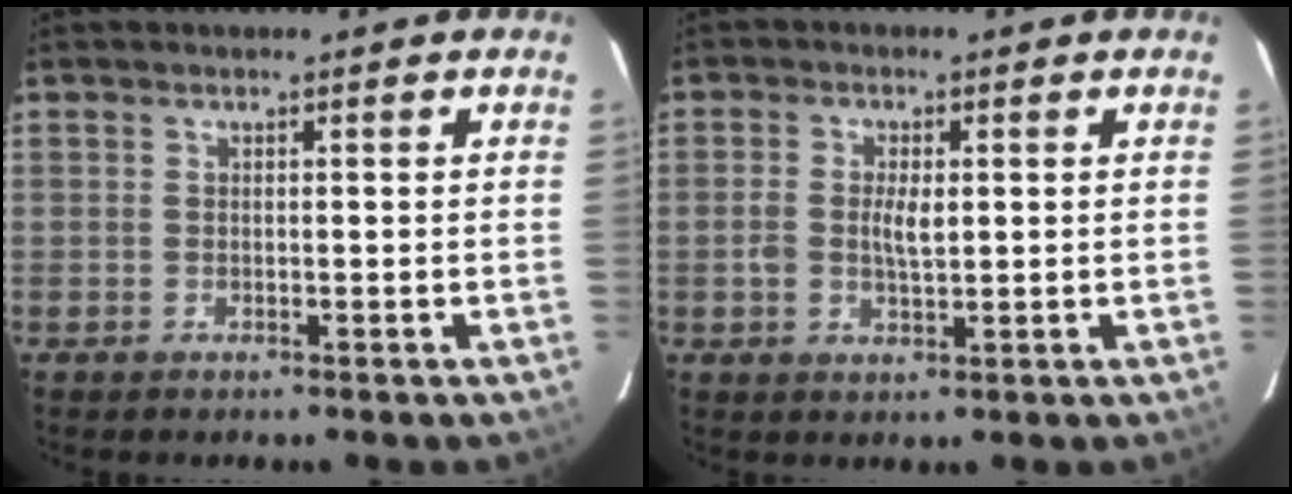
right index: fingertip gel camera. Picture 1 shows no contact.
{"total": 4.2, "force": [0.0, 2.0, 3.7], "torque": [-0.073, 0.001, -0.002]}